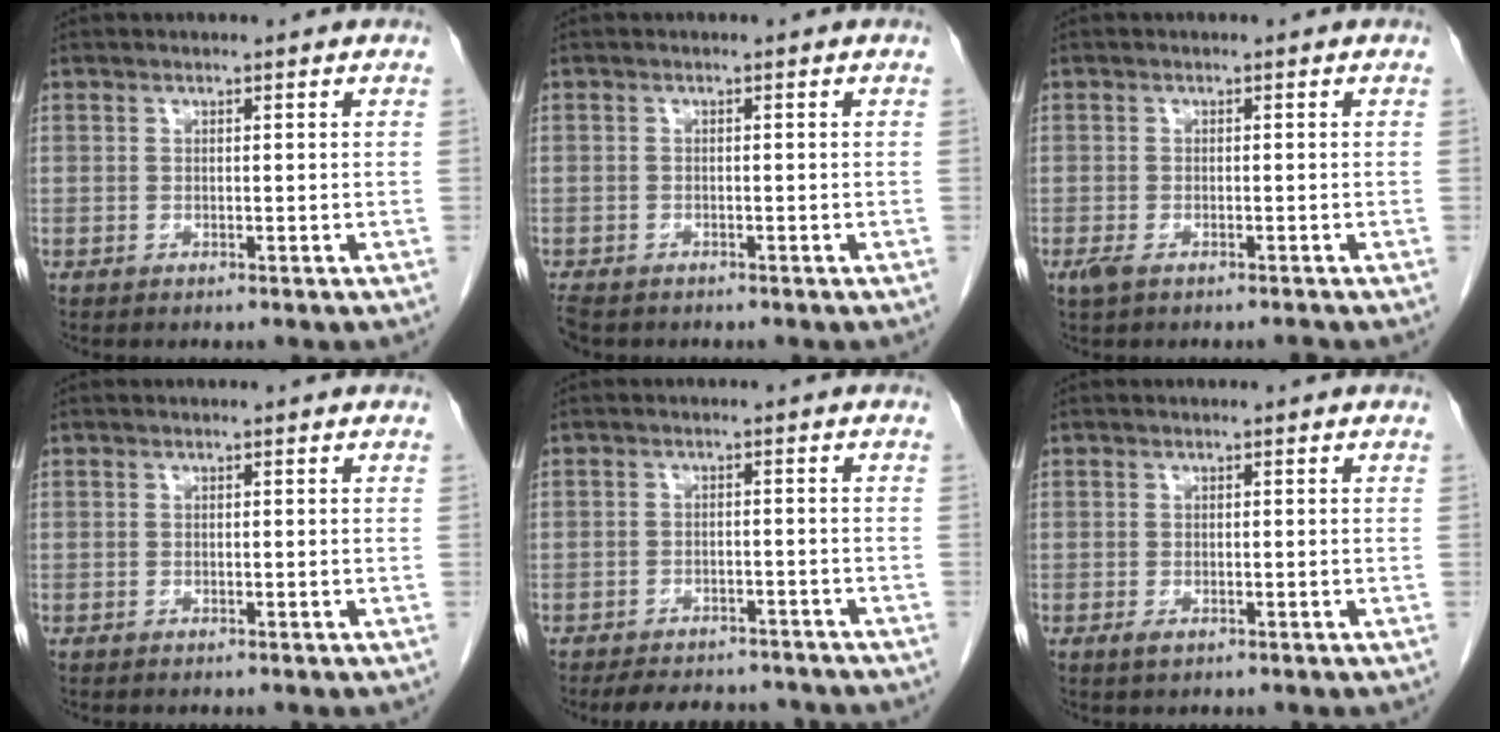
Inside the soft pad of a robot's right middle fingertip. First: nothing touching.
{"total": 3.7, "force": [-3.0, 1.7, 1.4], "torque": [-0.025, -0.007, -0.046]}
{"total": 2.3, "force": [-1.5, 0.7, 1.5], "torque": [-0.034, -0.006, -0.028]}
{"total": 0.0}
{"total": 10.0, "force": [-8.9, 3.4, 2.8], "torque": [-0.044, 0.002, -0.111]}
{"total": 1.0, "force": [-0.4, 0.4, 0.8], "torque": [-0.015, -0.002, -0.003]}